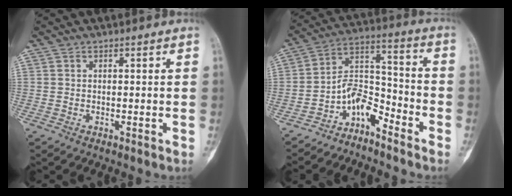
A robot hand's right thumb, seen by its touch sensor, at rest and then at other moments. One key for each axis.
{"total": 8.3, "fx": -6.3, "fy": 3.9, "fz": 3.8, "tx": -0.048, "ty": 0.096, "tz": -0.124}